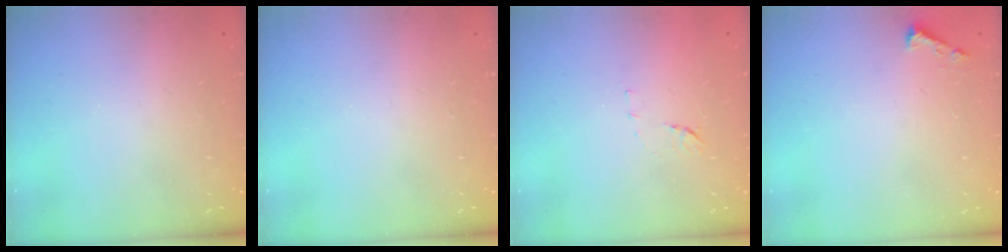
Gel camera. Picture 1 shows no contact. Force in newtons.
{"total": 0.0}
{"total": 7.7, "press": 7.7, "slide": 0.5}
{"total": 1.6, "press": 1.6, "slide": 0.1}